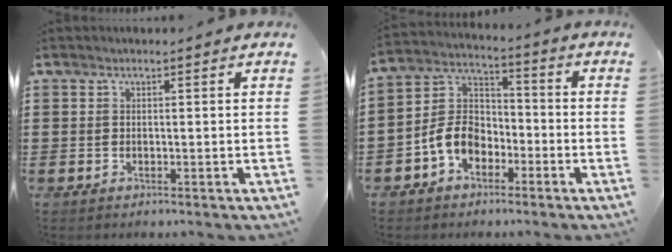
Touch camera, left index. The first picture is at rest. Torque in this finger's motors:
{"motor_torque": [1.44, 0.69, 0.72, 0.11]}